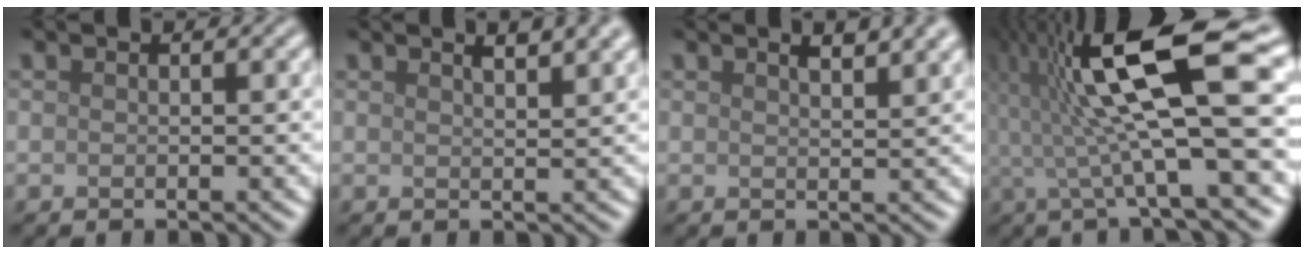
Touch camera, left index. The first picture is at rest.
{"total": 3.9, "force": [2.5, 1.3, 2.7], "torque": [-0.012, 0.018, 0.014]}
{"total": 3.6, "force": [2.4, 1.2, 2.4], "torque": [-0.015, 0.017, 0.017]}
{"total": 13.5, "force": [2.1, 2.9, 13.0], "torque": [-0.224, 0.022, 0.032]}